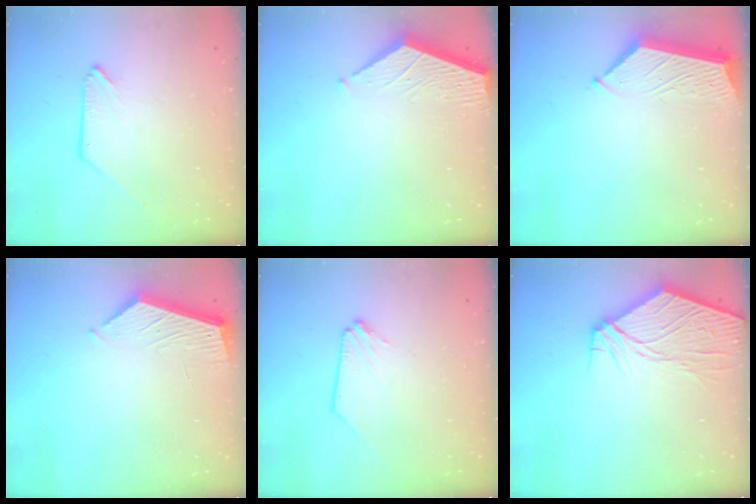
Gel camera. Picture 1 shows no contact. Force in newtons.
{"total": 3.3, "press": 3.3, "slide": 0.4}
{"total": 6.3, "press": 6.3, "slide": 0.1}
{"total": 5.4, "press": 5.4, "slide": 0.4}
{"total": 0.0}
{"total": 10.5, "press": 10.4, "slide": 1.9}